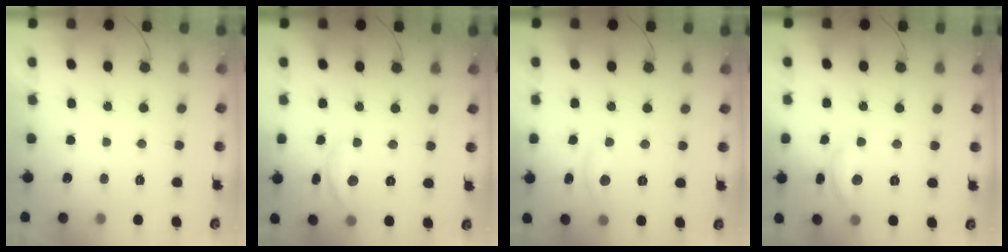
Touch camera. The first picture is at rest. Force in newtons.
{"total": 7.7, "press": 7.7, "slide": 0.7}
{"total": 4.6, "press": 4.5, "slide": 0.4}
{"total": 8.4, "press": 8.3, "slide": 0.4}